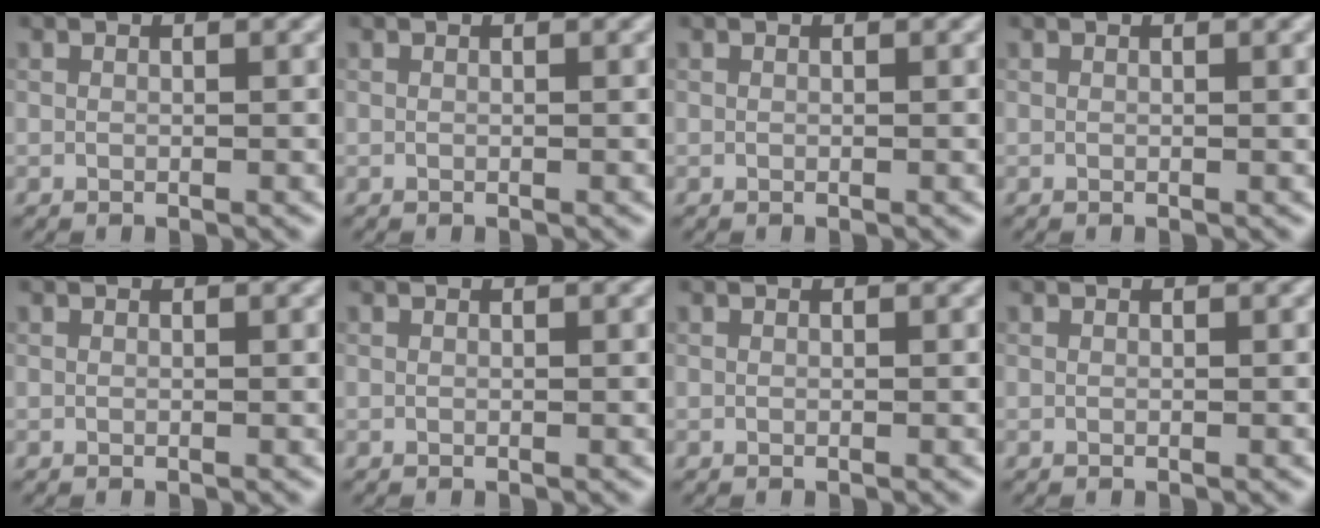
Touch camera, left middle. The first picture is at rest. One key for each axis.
{"total": 0.0}
{"total": 0.0}
{"total": 0.7, "fx": 0.1, "fy": 0.1, "fz": 0.6, "tx": -0.006, "ty": 0.003, "tz": 0.000}
{"total": 0.0}
{"total": 0.0}
{"total": 0.0}
{"total": 0.0}